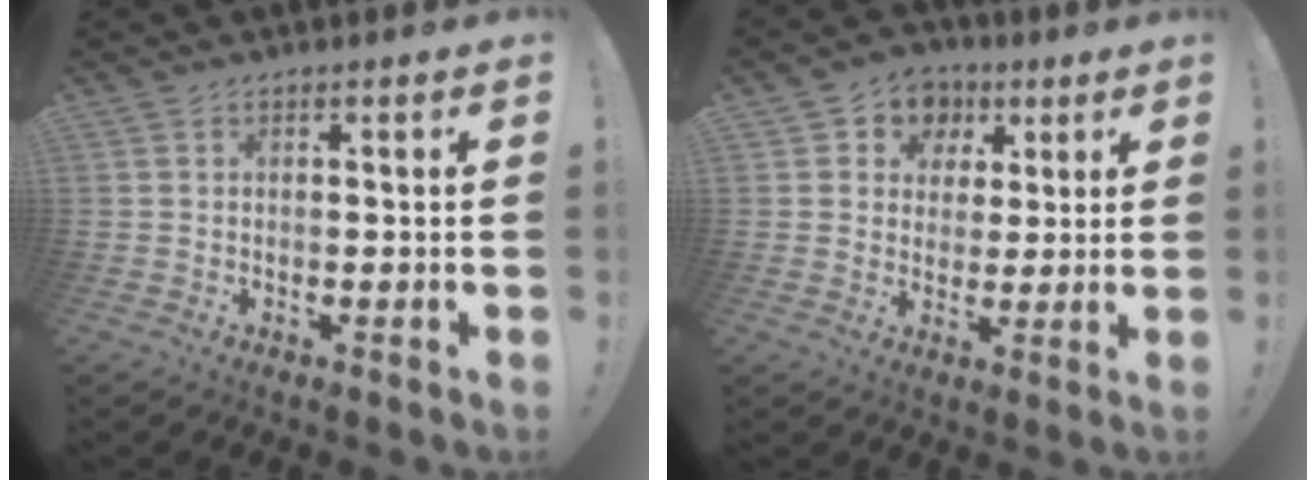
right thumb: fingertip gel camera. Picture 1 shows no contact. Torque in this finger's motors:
{"motor_torque": [0.49, 1.24, -0.04, -0.20, -0.01]}